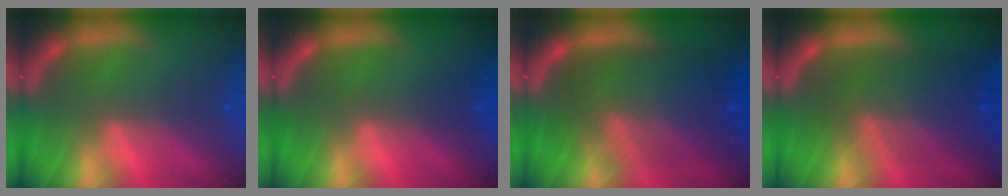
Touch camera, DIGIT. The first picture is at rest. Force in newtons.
{"total": 1.0}
{"total": 10.0}
{"total": 8.1}